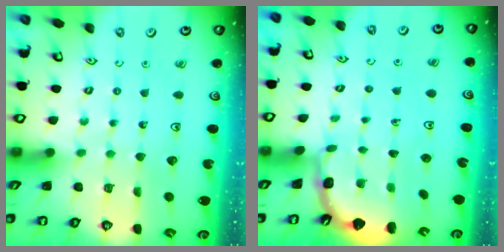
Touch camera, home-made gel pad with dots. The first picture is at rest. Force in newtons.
{"total": 2.0, "press": 2.0, "slide": 0.2}